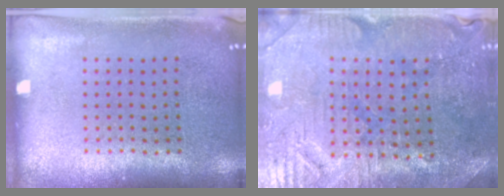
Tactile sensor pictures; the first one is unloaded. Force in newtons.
{"total": 1.4, "press": 1.4, "slide": 0.4}